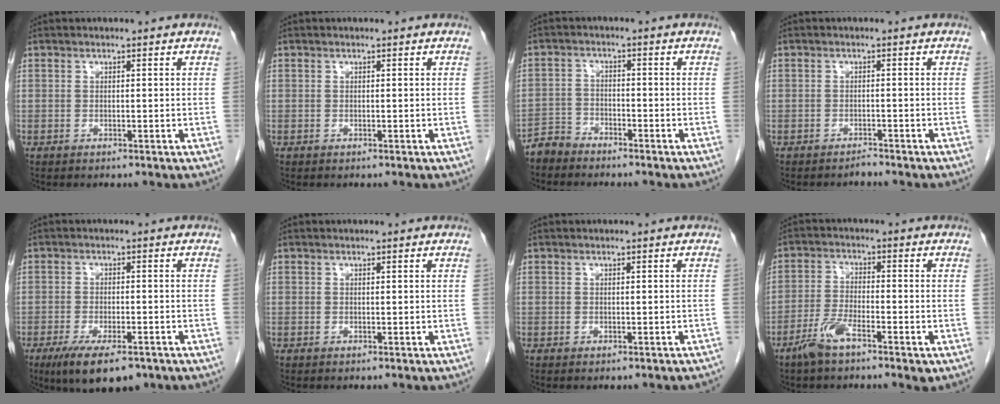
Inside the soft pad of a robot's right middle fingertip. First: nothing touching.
{"total": 0.0}
{"total": 3.2, "force": [-3.1, 0.9, -0.2], "torque": [0.004, -0.004, -0.063]}
{"total": 1.0, "force": [-1.0, 0.0, -0.1], "torque": [0.002, -0.004, -0.015]}
{"total": 9.3, "force": [-6.2, 2.9, 6.3], "torque": [-0.103, -0.016, -0.097]}
{"total": 0.0}
{"total": 1.4, "force": [-1.2, 0.3, 0.7], "torque": [-0.010, -0.001, -0.014]}
{"total": 5.7, "force": [-3.5, 1.8, 4.1], "torque": [-0.085, -0.005, -0.062]}